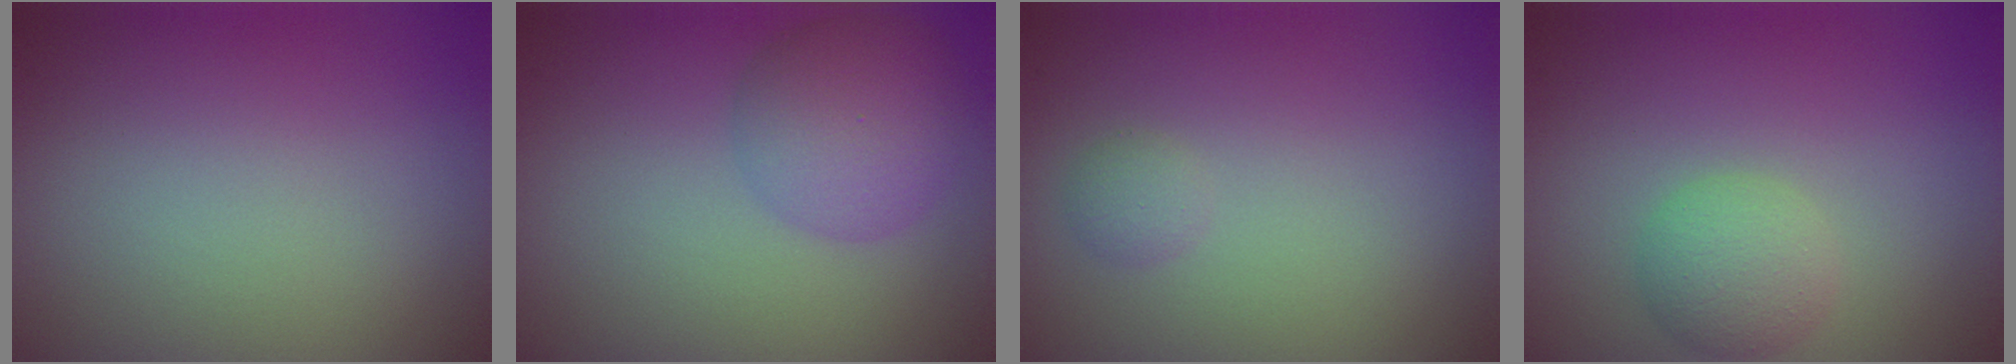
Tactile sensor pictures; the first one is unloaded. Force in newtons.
{"total": 4.9, "press": 4.9, "slide": 0.1}
{"total": 0.8, "press": 0.8, "slide": 0.1}
{"total": 2.7, "press": 2.6, "slide": 0.2}